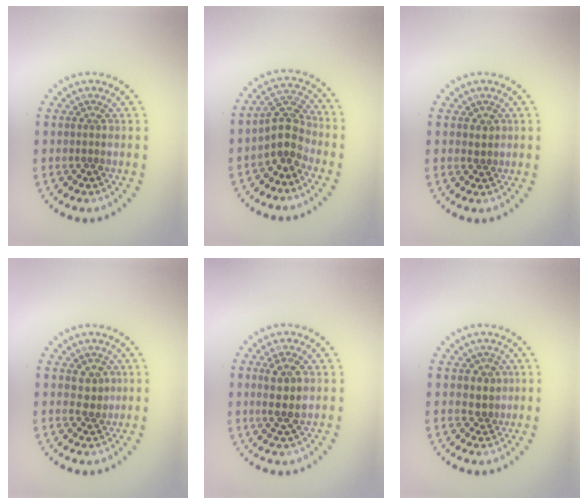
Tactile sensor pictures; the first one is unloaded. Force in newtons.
{"total": 3.5, "press": 3.0, "slide": 1.7}
{"total": 0.6, "press": 0.5, "slide": 0.3}
{"total": 1.8, "press": 1.7, "slide": 0.8}
{"total": 2.8, "press": 2.7, "slide": 0.9}
{"total": 1.7, "press": 1.4, "slide": 1.0}